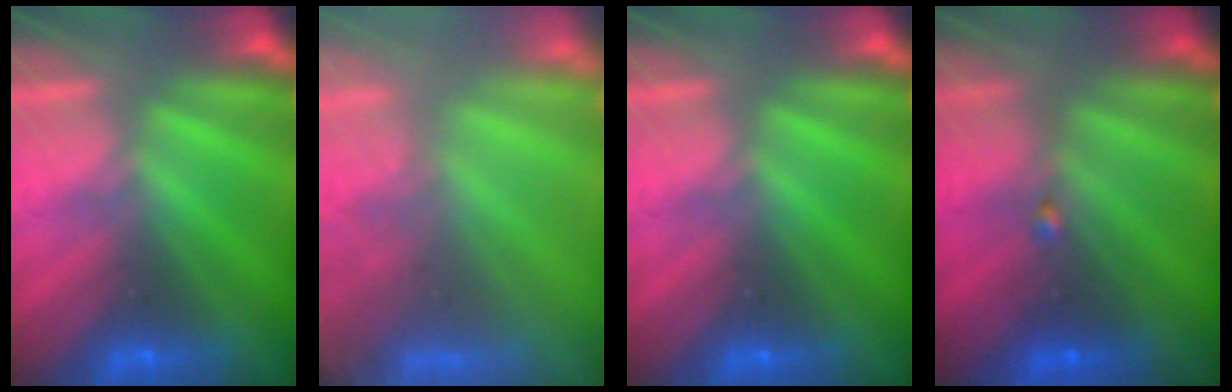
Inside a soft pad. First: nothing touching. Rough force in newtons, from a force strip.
{"total": 7.4}
{"total": 0.0}
{"total": 1.9}